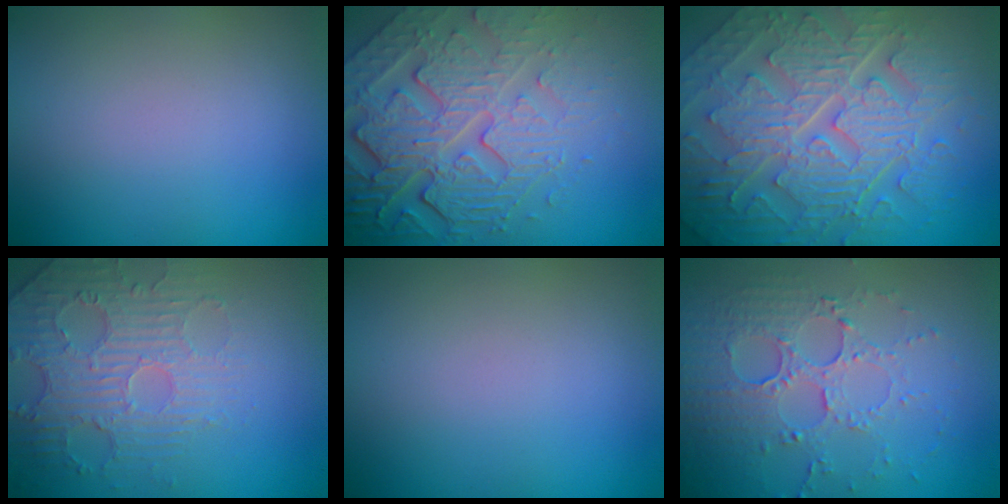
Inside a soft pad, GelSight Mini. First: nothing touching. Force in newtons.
{"total": 8.5, "press": 5.9, "slide": 6.2}
{"total": 10.9, "press": 7.4, "slide": 8.0}
{"total": 4.6, "press": 3.6, "slide": 2.9}
{"total": 0.0}
{"total": 5.5, "press": 3.8, "slide": 4.0}